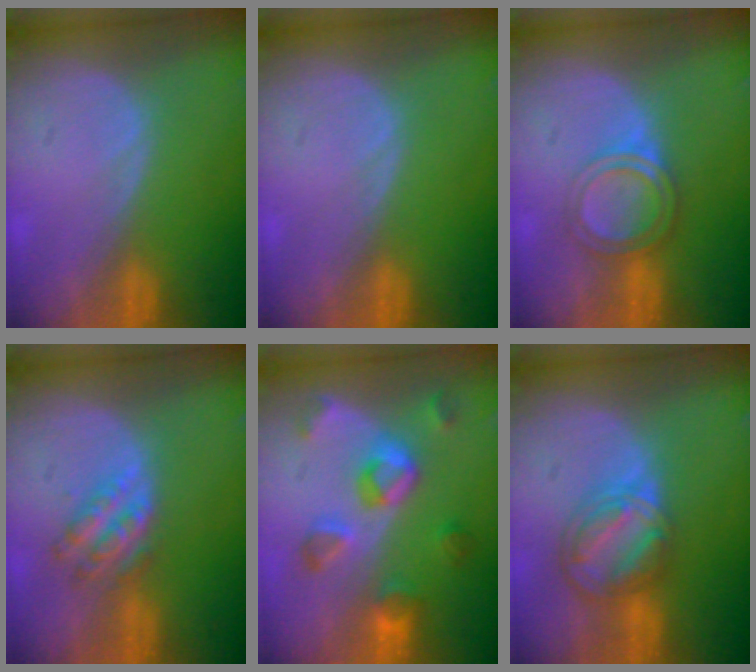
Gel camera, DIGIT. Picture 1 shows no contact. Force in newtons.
{"total": 0.0}
{"total": 5.0, "press": 4.5, "slide": 2.1}
{"total": 5.1, "press": 4.8, "slide": 1.8}
{"total": 7.8, "press": 7.7, "slide": 0.7}
{"total": 8.1, "press": 6.9, "slide": 4.1}